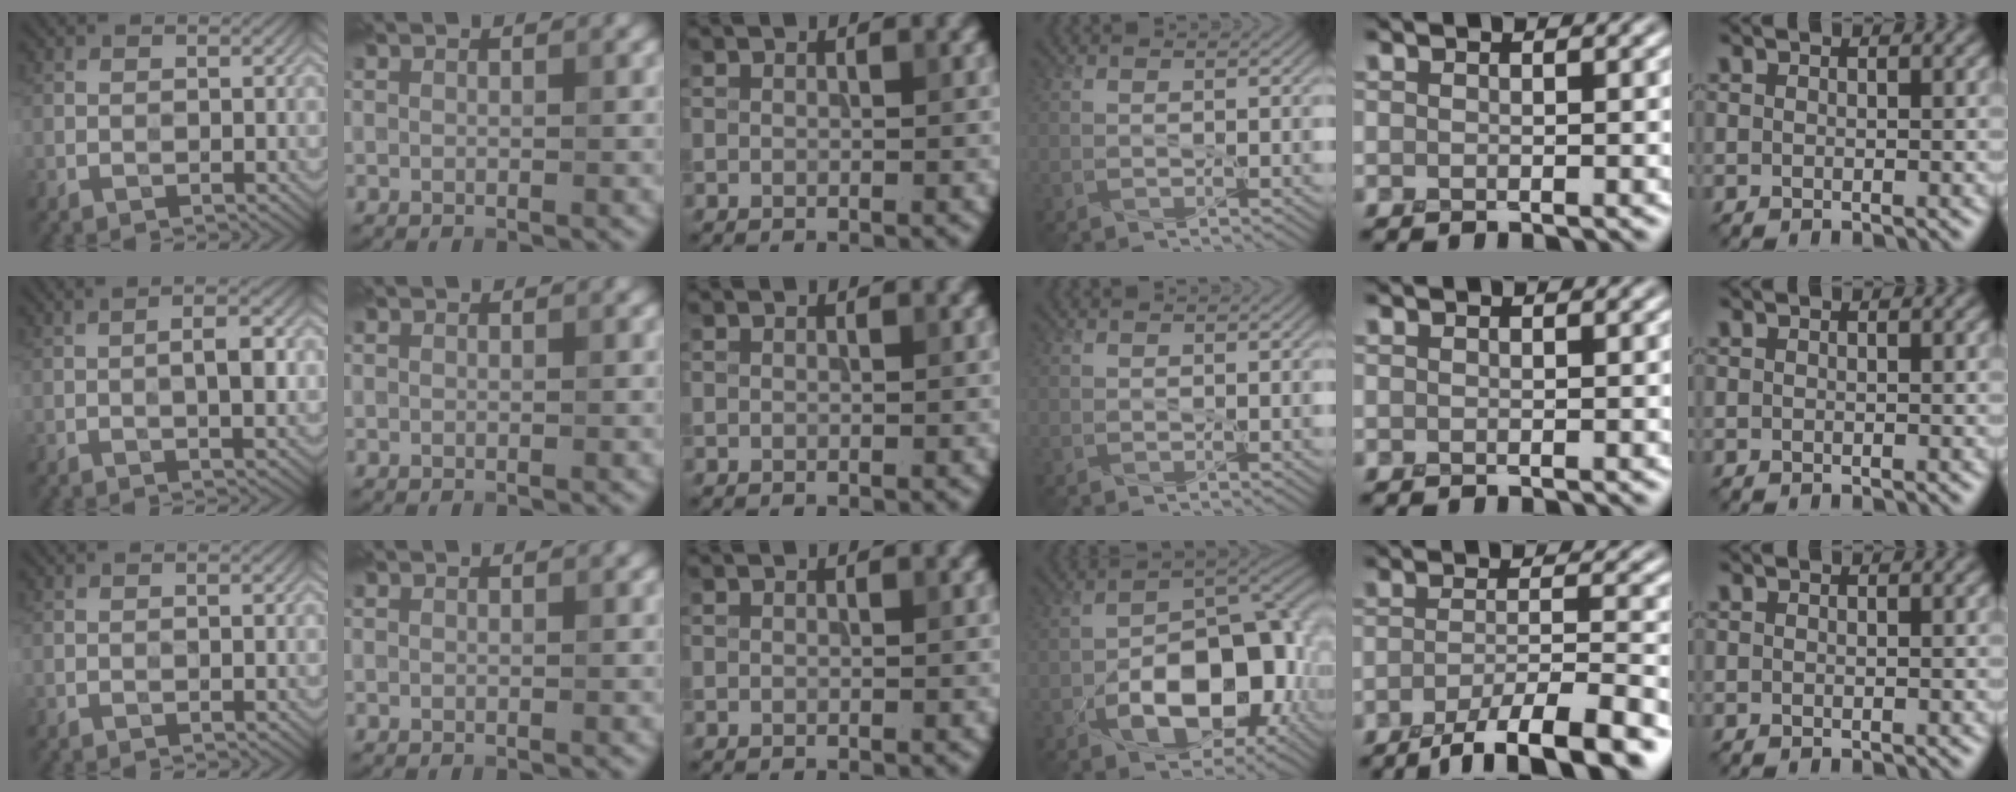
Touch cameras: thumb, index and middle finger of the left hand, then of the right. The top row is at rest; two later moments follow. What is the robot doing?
{"motion": "peel", "object": "bandage"}